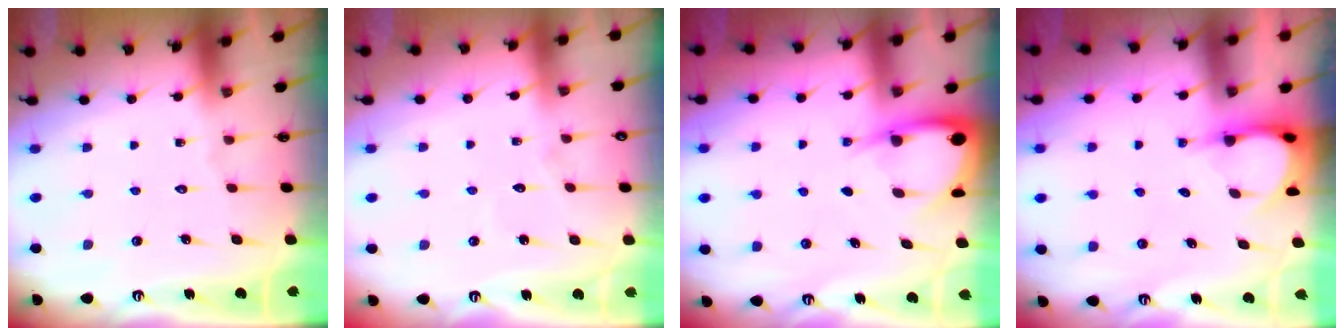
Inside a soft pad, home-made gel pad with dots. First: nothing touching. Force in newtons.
{"total": 5.8, "press": 5.8, "slide": 0.4}
{"total": 4.5, "press": 4.5, "slide": 0.5}
{"total": 3.9, "press": 3.9, "slide": 0.2}